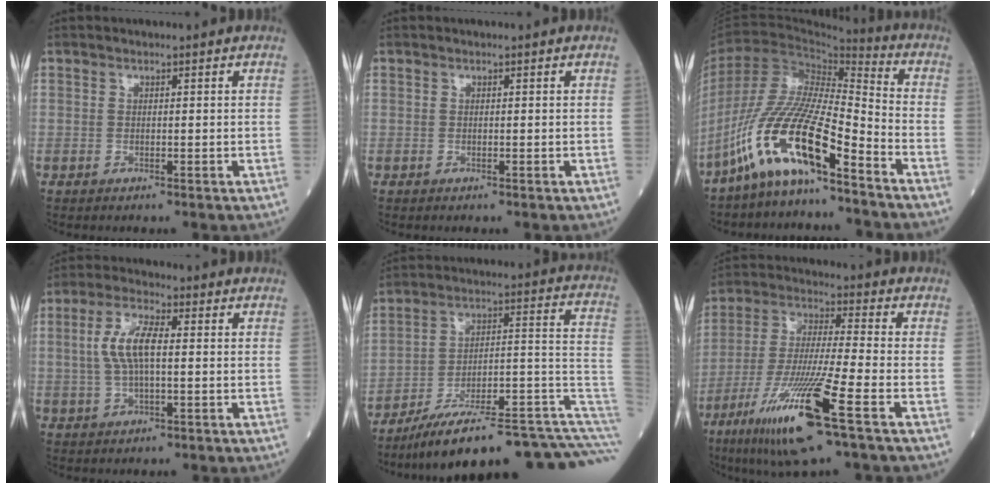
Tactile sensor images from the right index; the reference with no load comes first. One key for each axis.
{"total": 0.0}
{"total": 15.7, "fx": -10.2, "fy": 2.4, "fz": 11.7, "tx": -0.238, "ty": -0.002, "tz": -0.193}
{"total": 6.9, "fx": 0.6, "fy": 2.1, "fz": 6.6, "tx": -0.145, "ty": 0.011, "tz": 0.012}
{"total": 23.8, "fx": -17.8, "fy": 2.7, "fz": 15.6, "tx": -0.139, "ty": 0.050, "tz": -0.262}
{"total": 16.4, "fx": -8.1, "fy": 0.0, "fz": 14.2, "tx": -0.295, "ty": -0.037, "tz": -0.152}